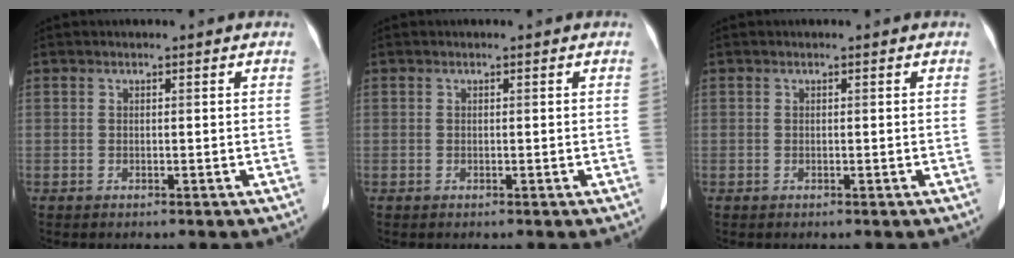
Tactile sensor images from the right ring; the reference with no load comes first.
{"total": 0.0}
{"total": 0.0}